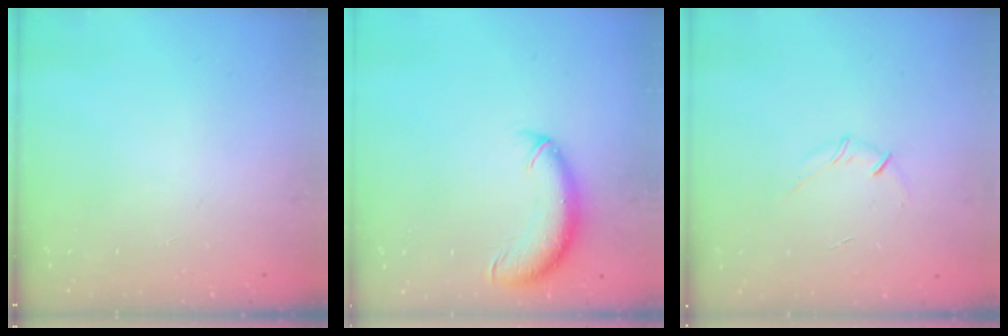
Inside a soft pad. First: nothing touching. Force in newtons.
{"total": 11.5, "press": 11.2, "slide": 2.6}
{"total": 4.1, "press": 4.0, "slide": 0.9}